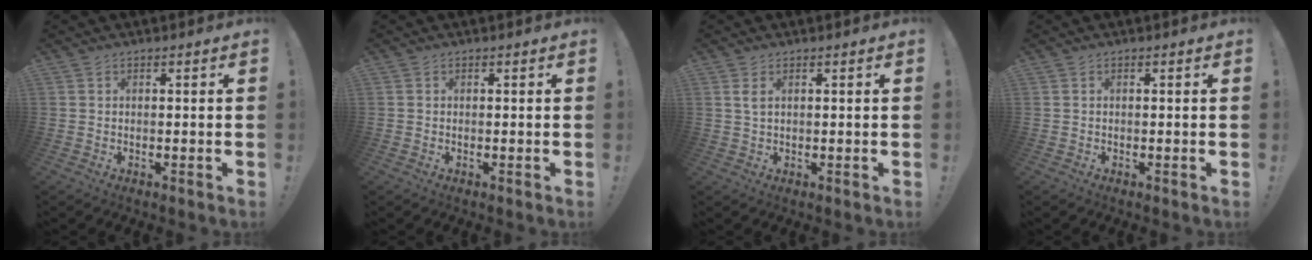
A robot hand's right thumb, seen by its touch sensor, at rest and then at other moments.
{"total": 0.0}
{"total": 2.1, "force": [0.9, 0.7, 1.8], "torque": [-0.030, -0.001, 0.013]}
{"total": 0.0}